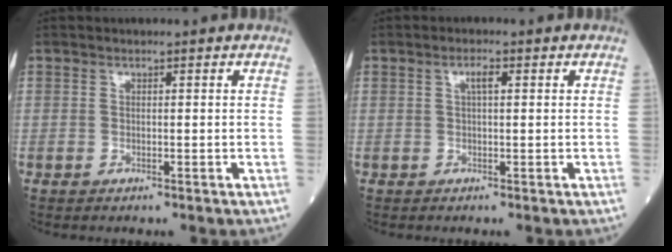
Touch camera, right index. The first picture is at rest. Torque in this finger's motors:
{"motor_torque": [0.02, 0.13, -0.01, 0.03]}